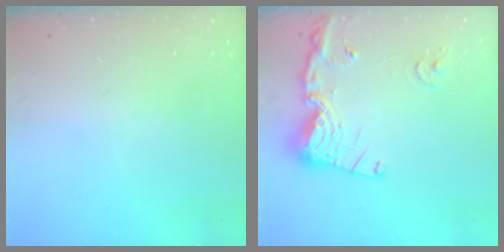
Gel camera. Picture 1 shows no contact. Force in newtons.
{"total": 15.8, "press": 15.7, "slide": 1.8}